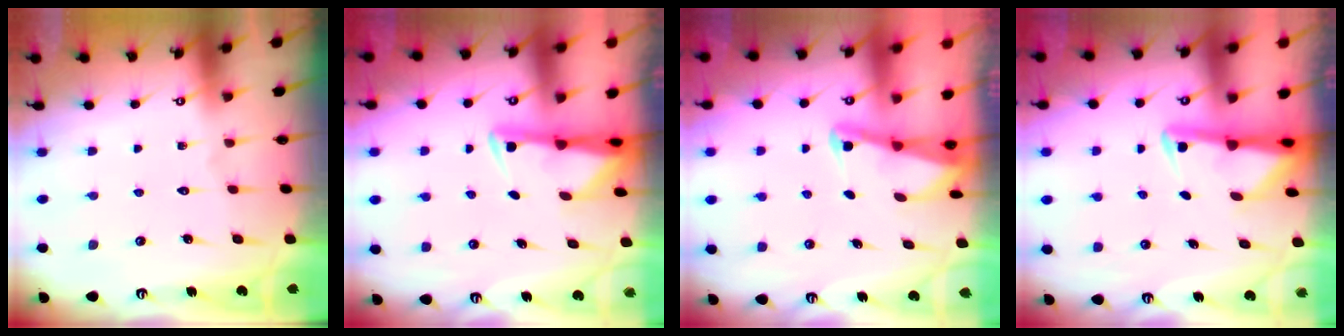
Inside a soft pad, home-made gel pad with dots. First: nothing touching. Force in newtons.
{"total": 2.9, "press": 2.9, "slide": 0.6}
{"total": 2.2, "press": 2.2, "slide": 0.4}
{"total": 3.0, "press": 2.9, "slide": 0.7}